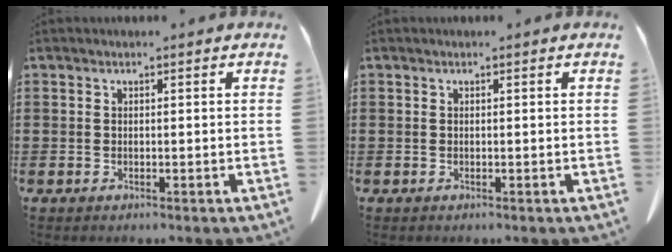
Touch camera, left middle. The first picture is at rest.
{"total": 0.0}